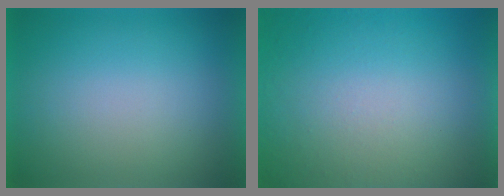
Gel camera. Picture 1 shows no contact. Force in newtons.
{"total": 8.7}